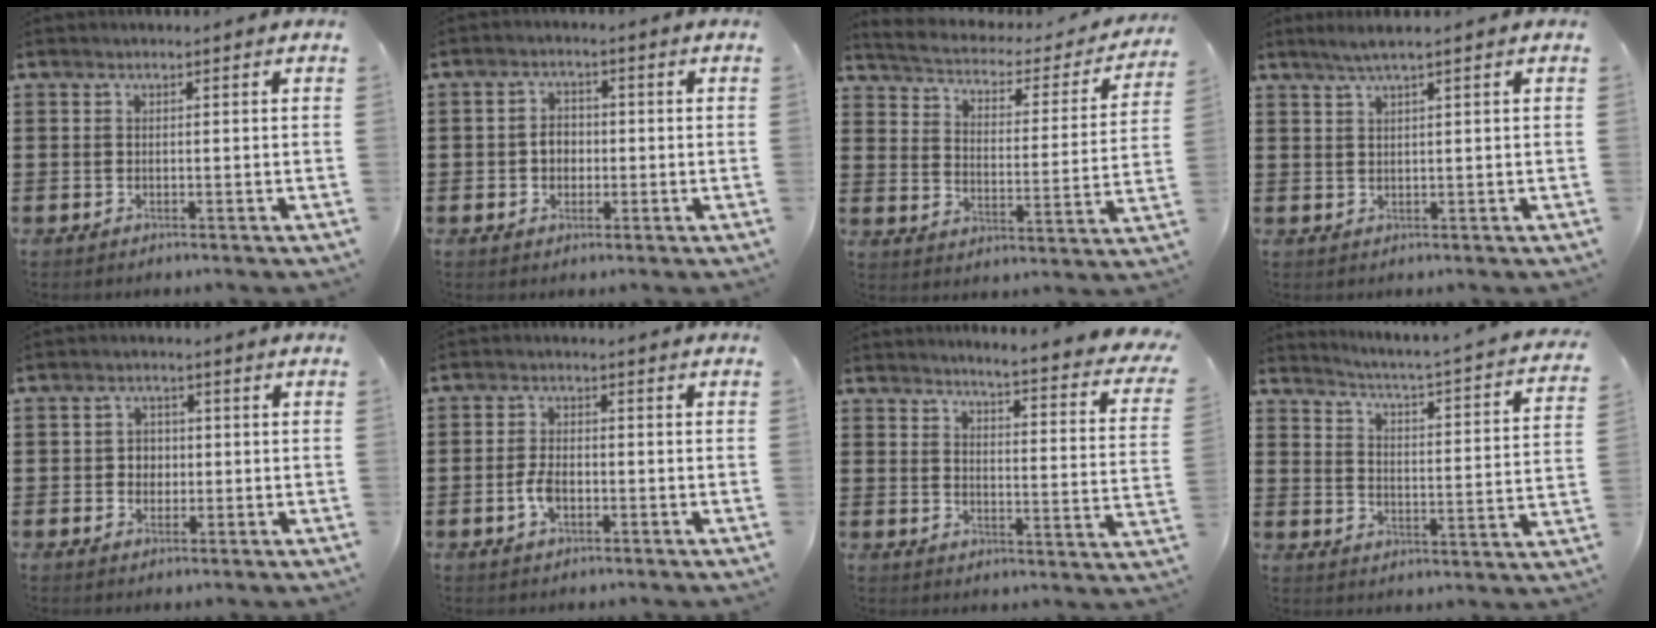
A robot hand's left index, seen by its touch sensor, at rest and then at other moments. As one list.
[{"total": 3.0, "force": [-0.3, 2.3, 1.8], "torque": [-0.039, 0.006, -0.009]}, {"total": 2.6, "force": [2.3, 0.7, 1.0], "torque": [-0.036, -0.022, 0.029]}, {"total": 2.3, "force": [1.4, -0.2, 1.8], "torque": [-0.035, 0.001, 0.025]}, {"total": 2.6, "force": [-0.1, 2.3, 1.1], "torque": [-0.022, 0.004, -0.008]}, {"total": 3.5, "force": [-1.1, 1.8, 2.8], "torque": [-0.072, -0.003, -0.024]}, {"total": 3.9, "force": [3.5, -0.7, 1.5], "torque": [-0.041, -0.036, 0.051]}, {"total": 2.8, "force": [2.6, -0.7, 1.0], "torque": [-0.039, -0.035, 0.030]}]